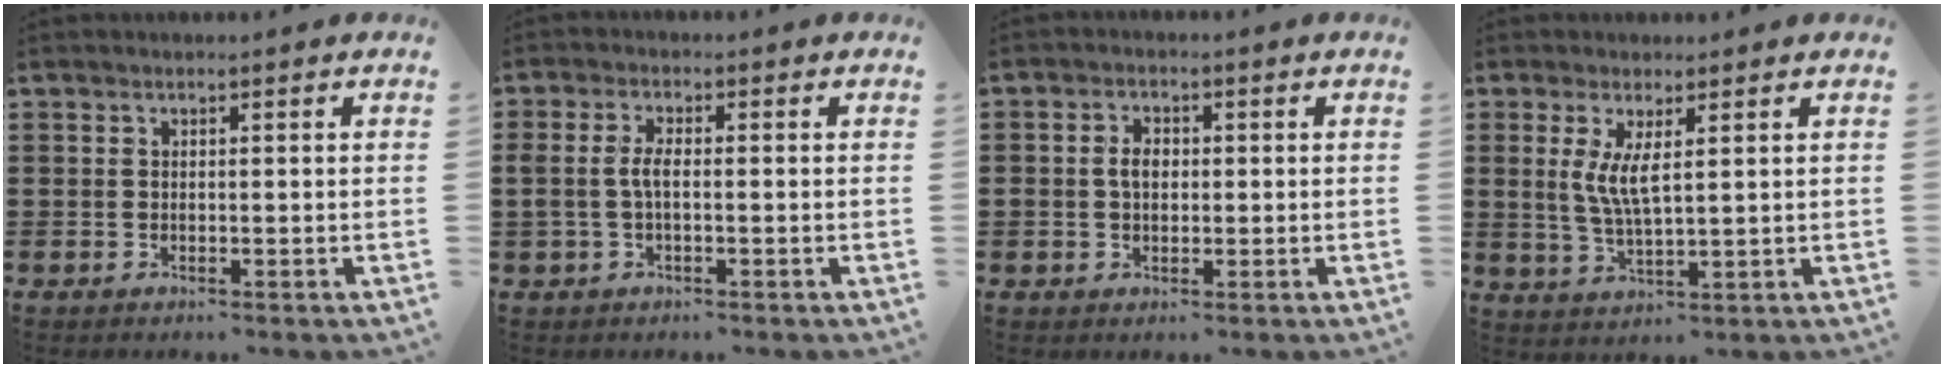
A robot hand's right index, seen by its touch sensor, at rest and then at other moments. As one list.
[{"total": 3.1, "force": [-0.5, 1.1, 2.8], "torque": [-0.074, -0.004, -0.017]}, {"total": 2.7, "force": [0.0, 1.8, 2.0], "torque": [-0.041, 0.008, -0.001]}, {"total": 4.9, "force": [1.4, 1.2, 4.6], "torque": [-0.095, -0.002, 0.023]}]